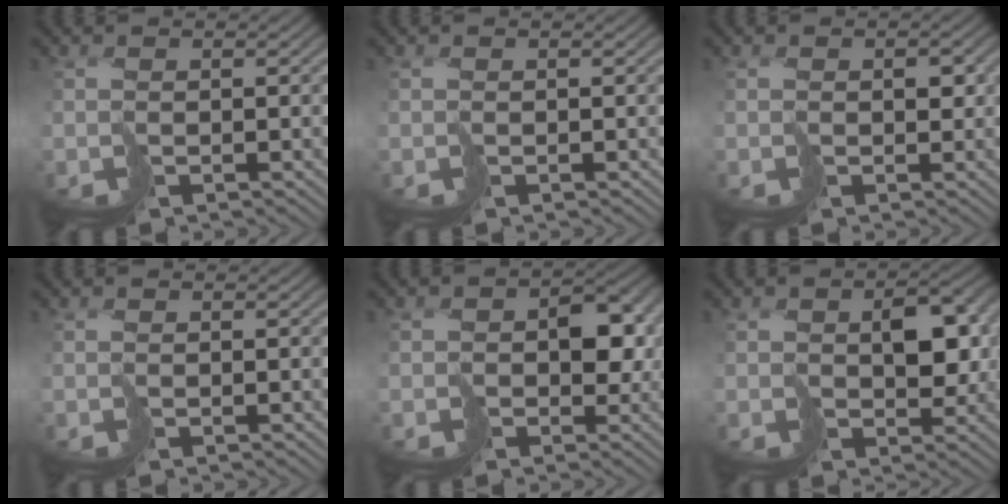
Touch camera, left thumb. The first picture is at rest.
{"total": 0.0}
{"total": 2.2, "force": [0.6, 1.7, 1.3], "torque": [-0.016, 0.001, 0.017]}
{"total": 0.0}
{"total": 5.3, "force": [-0.2, 4.1, 3.4], "torque": [-0.042, -0.001, 0.005]}
{"total": 5.6, "force": [0.8, 4.0, 3.9], "torque": [-0.052, -0.002, 0.029]}